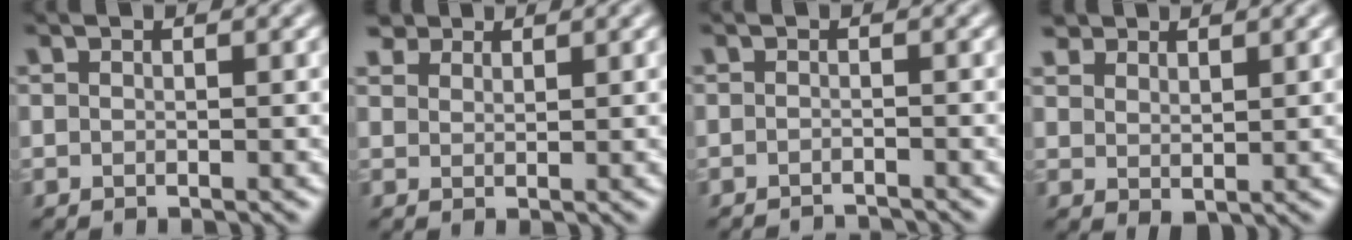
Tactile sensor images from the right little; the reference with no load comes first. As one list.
[{"total": 3.1, "force": [2.5, 1.5, 0.9], "torque": [-0.026, -0.004, 0.051]}, {"total": 2.1, "force": [-2.1, 0.2, 0.3], "torque": [0.003, -0.006, -0.032]}, {"total": 2.6, "force": [1.8, 1.6, 0.9], "torque": [-0.022, 0.000, 0.036]}]